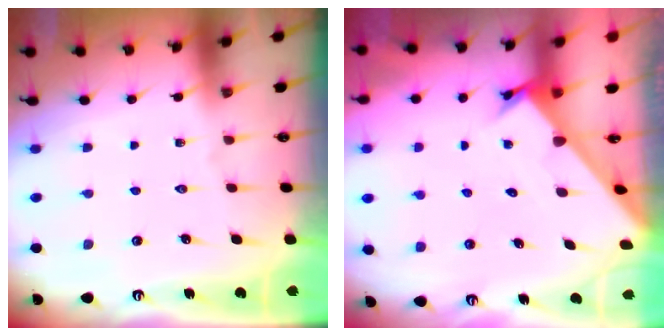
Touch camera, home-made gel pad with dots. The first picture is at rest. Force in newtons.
{"total": 2.3, "press": 2.3, "slide": 0.2}